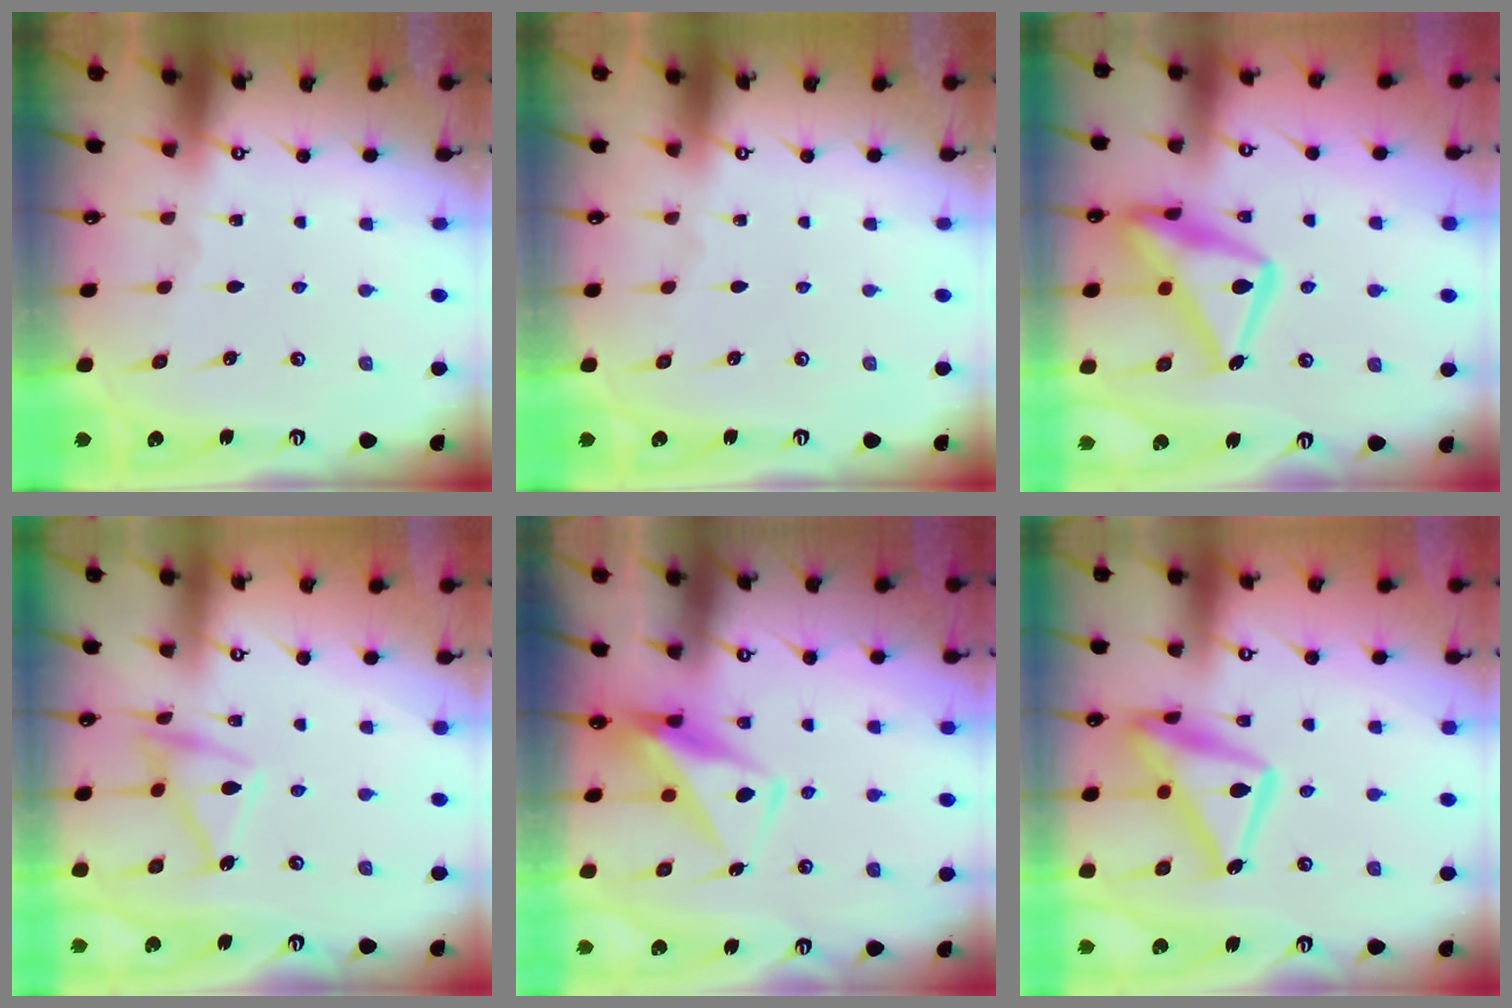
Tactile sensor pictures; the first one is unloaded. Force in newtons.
{"total": 0.0}
{"total": 19.9, "press": 19.8, "slide": 1.6}
{"total": 14.0, "press": 14.0, "slide": 1.0}
{"total": 10.8, "press": 10.8, "slide": 1.2}
{"total": 18.2, "press": 18.1, "slide": 1.5}